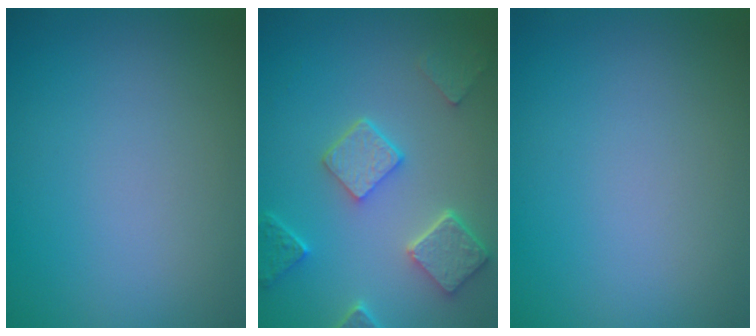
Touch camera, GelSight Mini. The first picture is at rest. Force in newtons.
{"total": 4.9, "press": 3.8, "slide": 3.0}
{"total": 0.0}